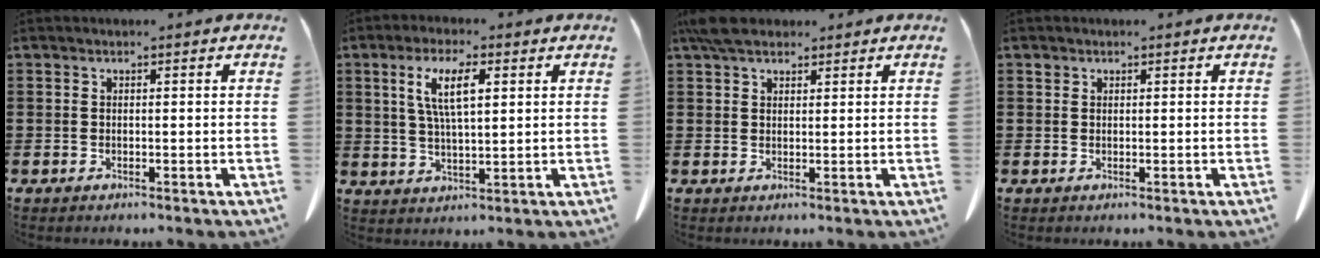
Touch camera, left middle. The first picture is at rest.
{"total": 7.1, "force": [2.5, 2.1, 6.4], "torque": [-0.132, 0.008, 0.042]}
{"total": 4.6, "force": [3.7, 1.6, 2.3], "torque": [-0.054, 0.000, 0.071]}
{"total": 0.6, "force": [0.4, 0.5, 0.1], "torque": [-0.005, 0.001, 0.008]}